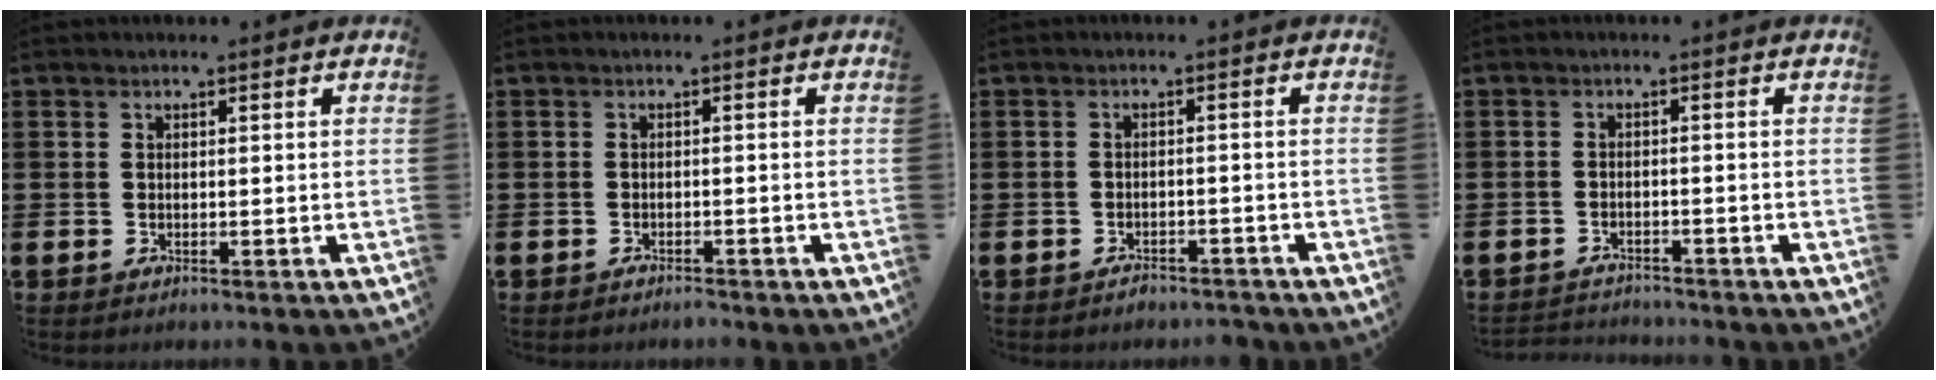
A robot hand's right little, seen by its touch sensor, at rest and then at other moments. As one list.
[{"total": 0.9, "force": [-0.9, 0.1, 0.0], "torque": [-0.003, -0.002, -0.018]}, {"total": 1.5, "force": [-1.5, 0.2, 0.0], "torque": [-0.006, 0.003, -0.033]}, {"total": 1.8, "force": [-1.8, 0.0, -0.2], "torque": [-0.001, 0.003, -0.039]}]